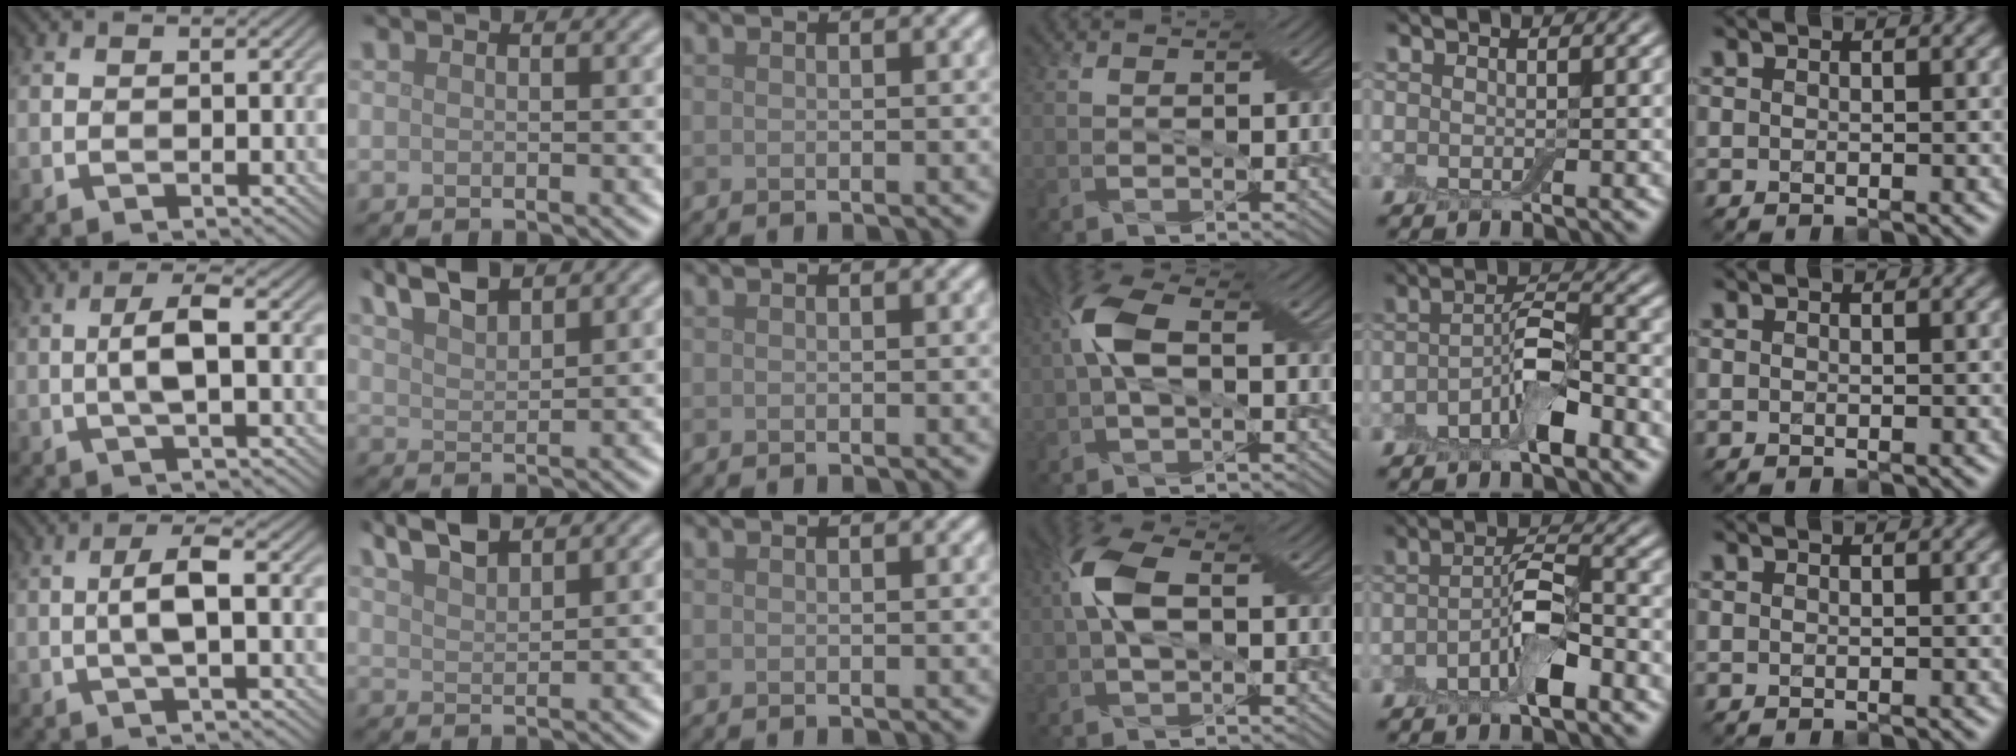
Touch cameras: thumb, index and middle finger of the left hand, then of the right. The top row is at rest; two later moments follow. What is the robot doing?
{"motion": "insert", "object": "box of matches"}